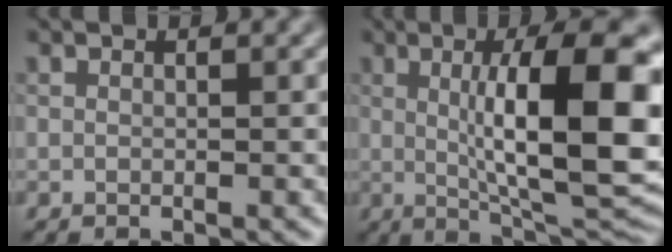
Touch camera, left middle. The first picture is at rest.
{"total": 13.8, "force": [1.2, 3.8, 13.2], "torque": [-0.178, -0.001, 0.018]}